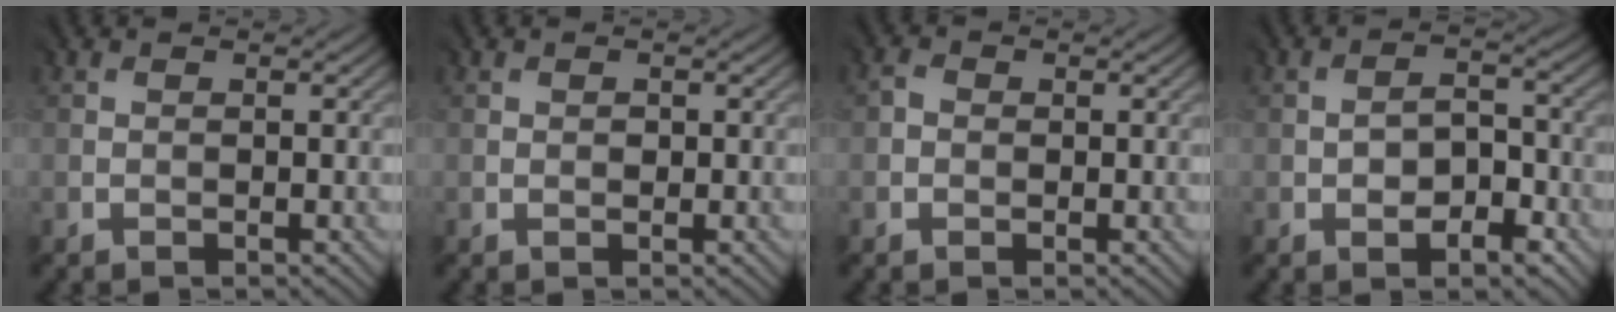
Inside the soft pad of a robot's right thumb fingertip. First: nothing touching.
{"total": 0.6, "force": [0.1, 0.5, 0.3], "torque": [-0.004, 0.000, 0.002]}
{"total": 1.2, "force": [-0.2, 1.2, 0.3], "torque": [-0.004, 0.001, -0.009]}
{"total": 4.9, "force": [-2.2, 2.8, 3.4], "torque": [-0.047, -0.004, -0.037]}